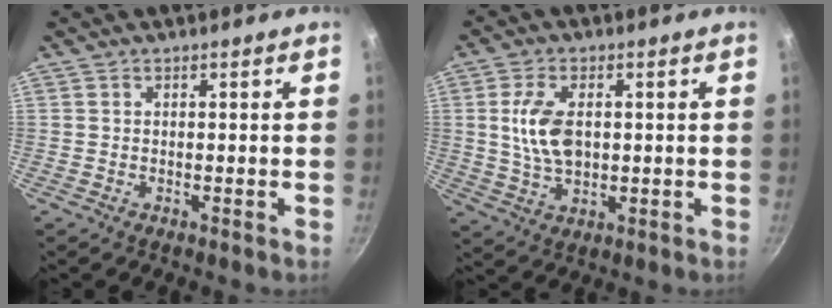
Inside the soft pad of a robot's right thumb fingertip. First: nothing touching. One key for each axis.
{"total": 9.0, "fx": 1.1, "fy": 5.2, "fz": 7.2, "tx": -0.131, "ty": -0.002, "tz": 0.021}